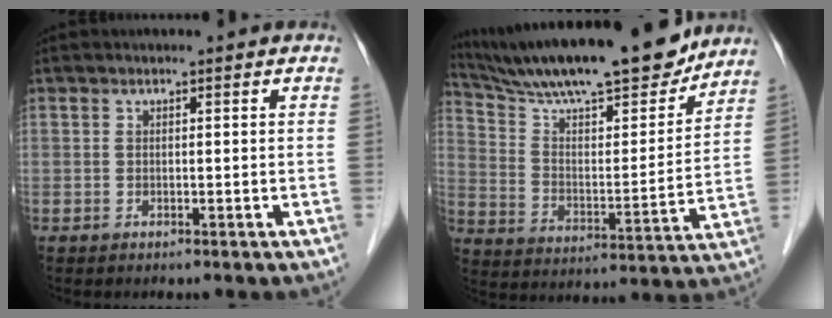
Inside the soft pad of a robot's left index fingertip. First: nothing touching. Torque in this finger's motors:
{"motor_torque": [1.02, -1.04, 0.56, 0.16]}